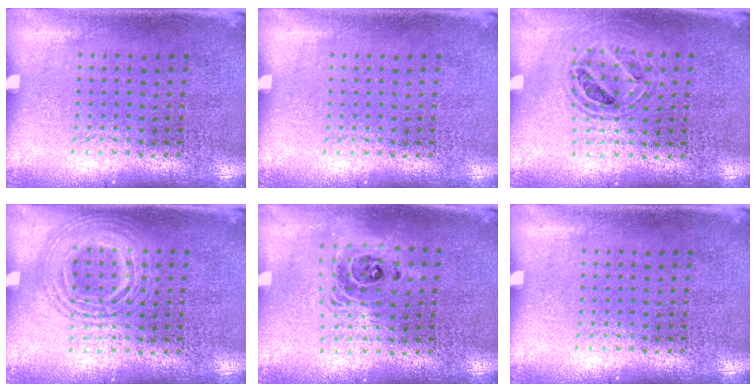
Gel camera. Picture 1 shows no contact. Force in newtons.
{"total": 0.0}
{"total": 0.7, "press": 0.7, "slide": 0.1}
{"total": 2.8, "press": 2.7, "slide": 0.2}
{"total": 1.5, "press": 1.3, "slide": 0.9}
{"total": 0.0}